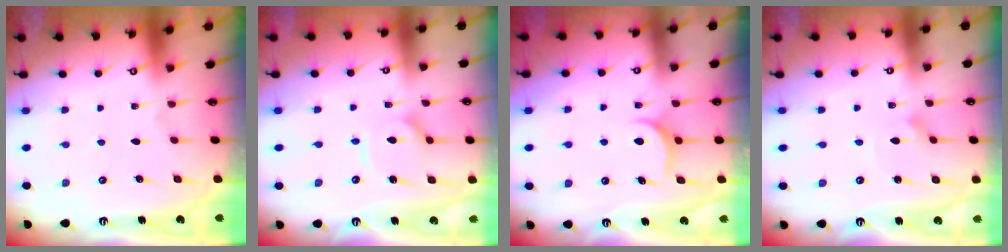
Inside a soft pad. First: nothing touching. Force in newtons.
{"total": 7.0, "press": 7.0, "slide": 0.7}
{"total": 6.5, "press": 6.5, "slide": 0.2}
{"total": 1.6, "press": 1.6, "slide": 0.1}